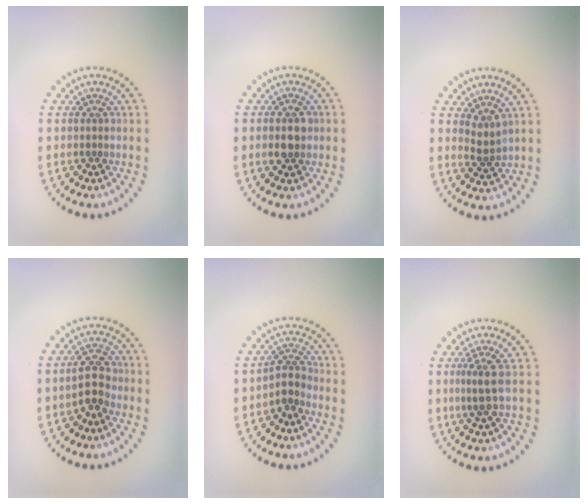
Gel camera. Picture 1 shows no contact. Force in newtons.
{"total": 2.5, "press": 2.5, "slide": 0.2}
{"total": 1.7, "press": 1.1, "slide": 1.3}
{"total": 3.0, "press": 2.9, "slide": 0.8}
{"total": 2.0, "press": 1.4, "slide": 1.4}
{"total": 2.3, "press": 1.5, "slide": 1.7}